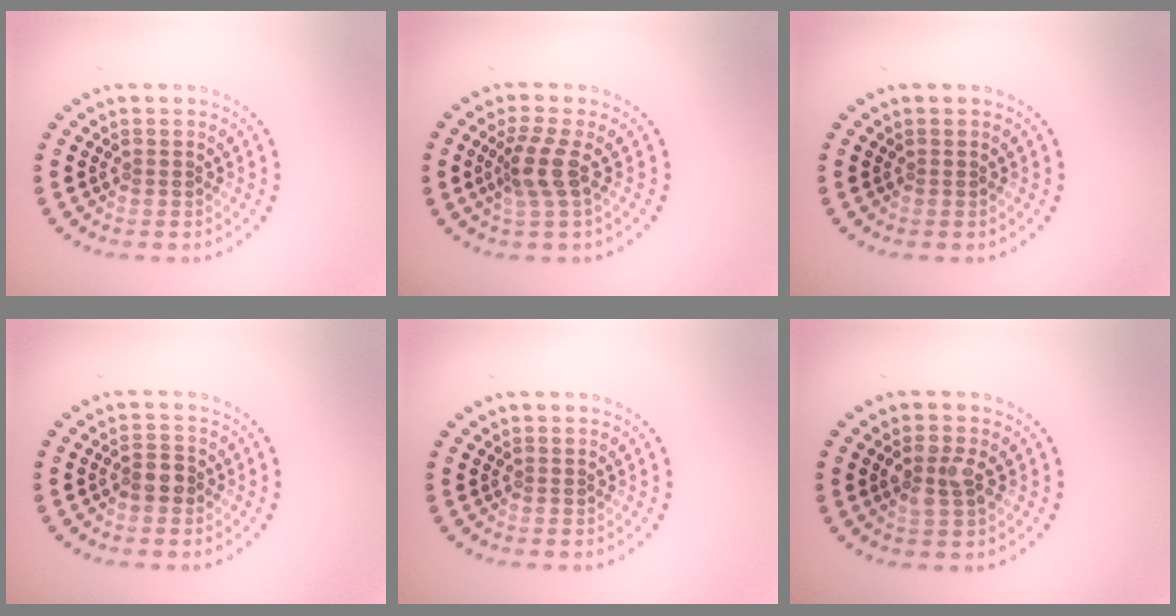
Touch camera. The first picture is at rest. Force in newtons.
{"total": 2.7, "press": 2.0, "slide": 1.8}
{"total": 0.0}
{"total": 1.8, "press": 1.6, "slide": 0.6}
{"total": 0.0}
{"total": 2.4, "press": 2.4, "slide": 0.3}